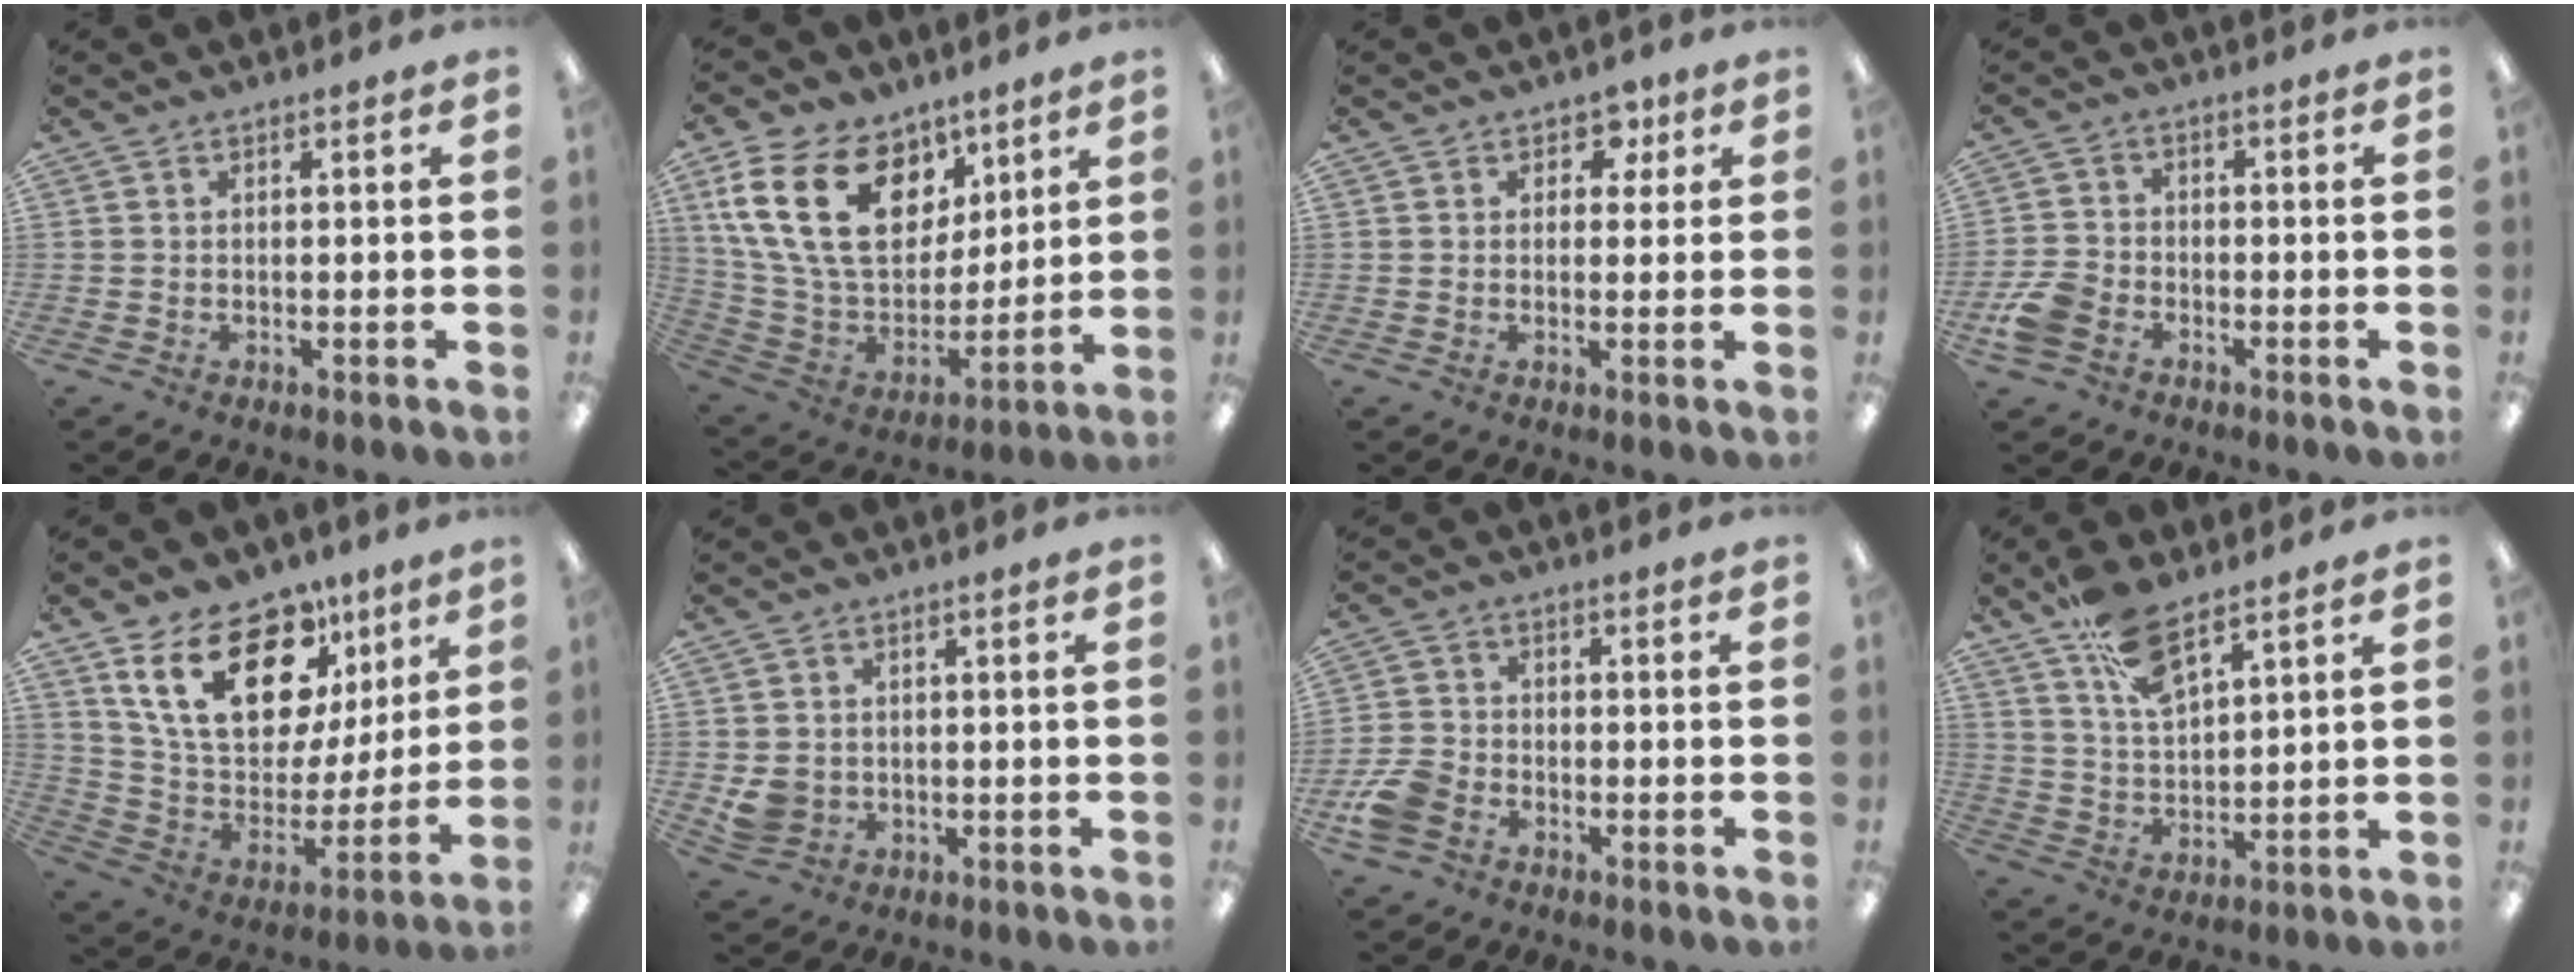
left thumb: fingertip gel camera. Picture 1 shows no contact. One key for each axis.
{"total": 22.9, "fx": 9.5, "fy": 15.2, "fz": 14.2, "tx": -0.299, "ty": -0.026, "tz": 0.173}
{"total": 4.3, "fx": 1.9, "fy": 3.3, "fz": 2.0, "tx": -0.013, "ty": -0.002, "tz": 0.028}
{"total": 6.9, "fx": -3.5, "fy": 4.6, "fz": 3.7, "tx": -0.078, "ty": 0.019, "tz": -0.065}
{"total": 23.4, "fx": 12.3, "fy": 13.4, "fz": 14.7, "tx": -0.245, "ty": -0.049, "tz": 0.221}
{"total": 3.8, "fx": -0.1, "fy": 3.6, "fz": 1.1, "tx": -0.015, "ty": 0.005, "tz": 0.001}
{"total": 7.2, "fx": -3.7, "fy": 4.9, "fz": 3.7, "tx": -0.079, "ty": 0.022, "tz": -0.069}
{"total": 10.7, "fx": 7.6, "fy": 4.1, "fz": 6.4, "tx": -0.119, "ty": -0.029, "tz": 0.137}